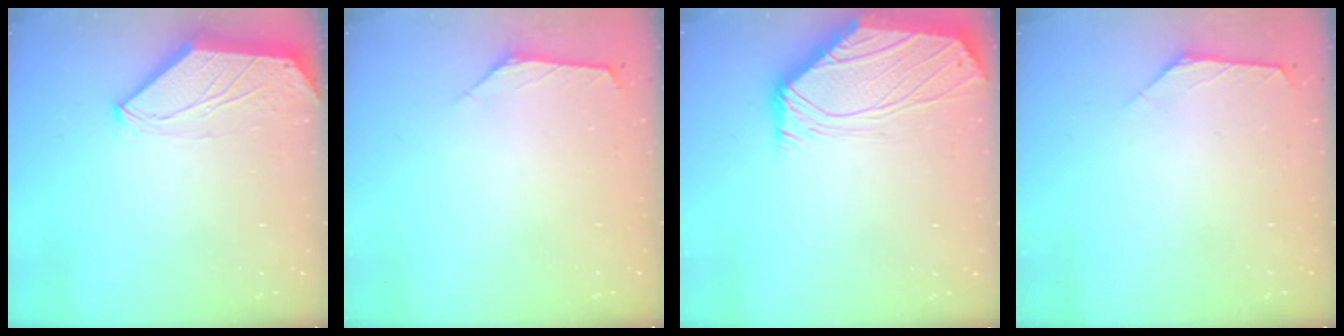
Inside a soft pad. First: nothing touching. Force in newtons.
{"total": 1.7, "press": 1.7, "slide": 0.4}
{"total": 1.0, "press": 0.9, "slide": 0.3}
{"total": 1.6, "press": 1.5, "slide": 0.4}